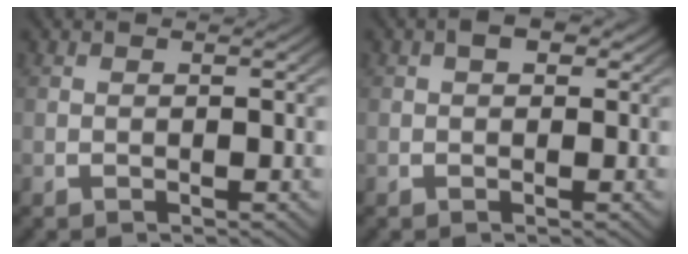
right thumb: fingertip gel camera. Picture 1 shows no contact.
{"total": 1.9, "force": [0.9, 1.1, 1.2], "torque": [-0.020, 0.000, 0.011]}